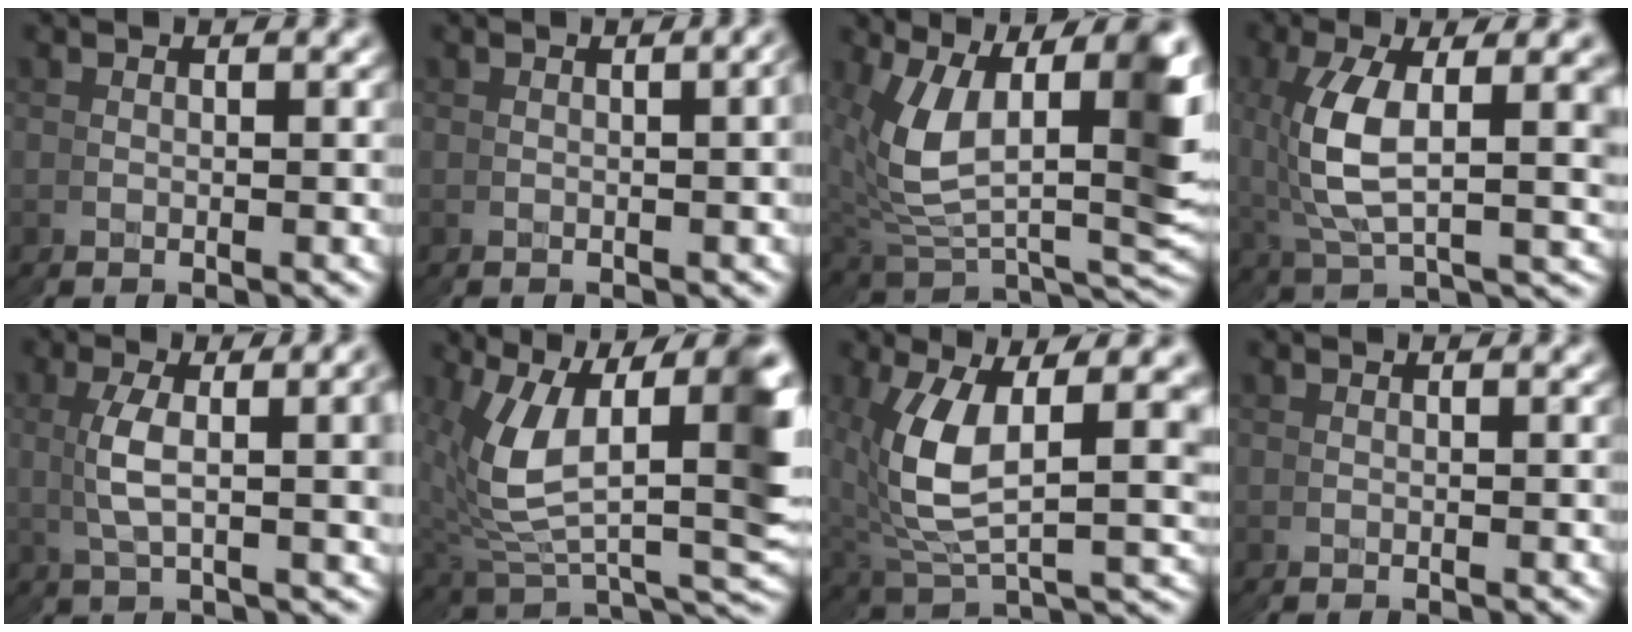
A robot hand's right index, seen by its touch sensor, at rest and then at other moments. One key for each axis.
{"total": 1.3, "fx": 0.3, "fy": 0.3, "fz": 1.2, "tx": -0.011, "ty": 0.007, "tz": 0.005}
{"total": 12.2, "fx": 1.4, "fy": 7.6, "fz": 9.4, "tx": -0.161, "ty": -0.016, "tz": 0.036}
{"total": 5.2, "fx": 0.8, "fy": 2.9, "fz": 4.3, "tx": -0.096, "ty": -0.008, "tz": 0.024}
{"total": 3.1, "fx": 1.0, "fy": 1.0, "fz": 2.8, "tx": -0.045, "ty": 0.002, "tz": 0.022}
{"total": 12.8, "fx": 1.3, "fy": 8.0, "fz": 9.9, "tx": -0.161, "ty": -0.014, "tz": 0.031}
{"total": 8.4, "fx": 1.2, "fy": 5.5, "fz": 6.2, "tx": -0.148, "ty": -0.019, "tz": 0.039}
{"total": 0.0}